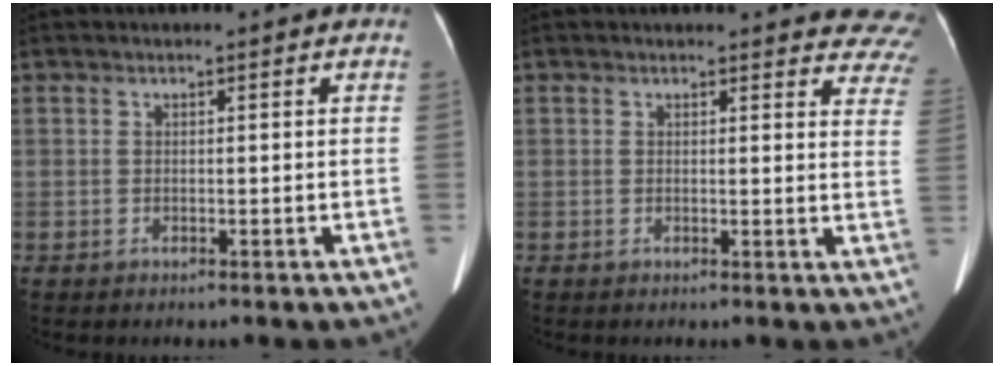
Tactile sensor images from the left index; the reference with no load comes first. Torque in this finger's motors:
{"motor_torque": [0.80, -1.34, 0.03, 0.01]}